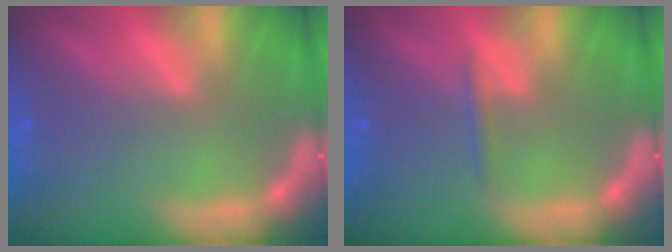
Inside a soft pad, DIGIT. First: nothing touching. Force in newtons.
{"total": 0.9}